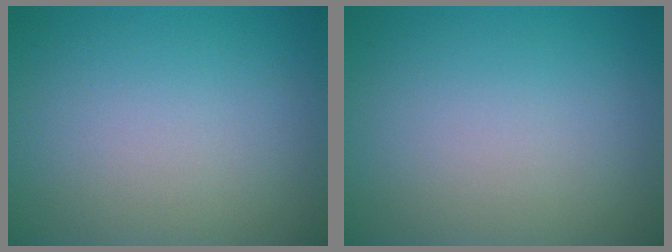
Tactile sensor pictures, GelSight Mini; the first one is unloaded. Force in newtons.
{"total": 0.0}